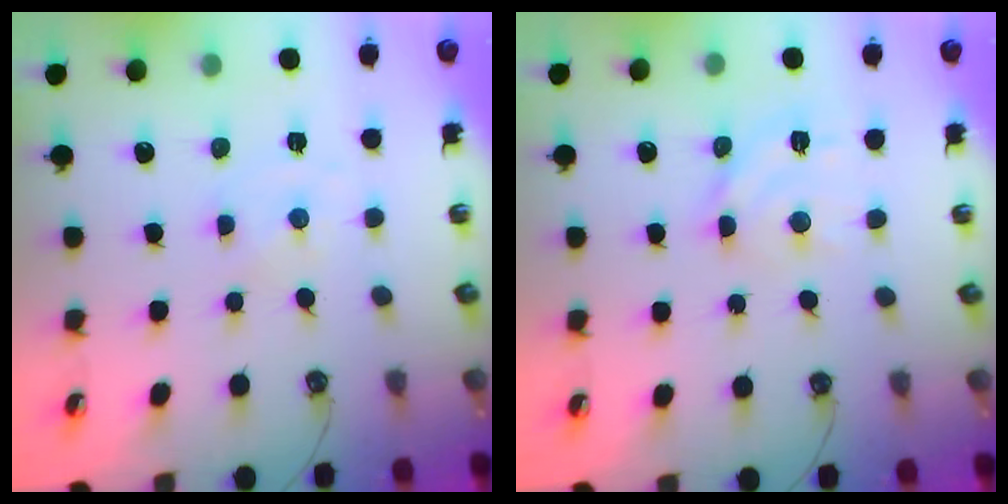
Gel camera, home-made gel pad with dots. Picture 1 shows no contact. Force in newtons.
{"total": 9.7, "press": 9.6, "slide": 0.6}